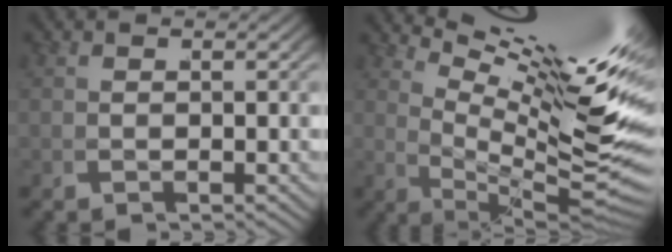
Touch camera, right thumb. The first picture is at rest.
{"total": 11.2, "force": [4.0, 3.6, 9.9], "torque": [-0.134, -0.005, 0.059]}